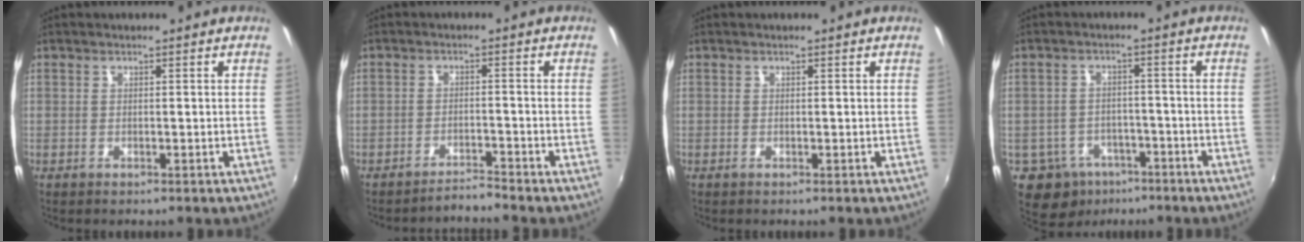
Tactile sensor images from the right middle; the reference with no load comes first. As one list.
[{"total": 2.9, "force": [-2.8, -0.8, -0.1], "torque": [-0.009, 0.004, -0.045]}, {"total": 0.0}, {"total": 9.0, "force": [-5.5, 6.7, 2.6], "torque": [-0.074, 0.011, -0.070]}]